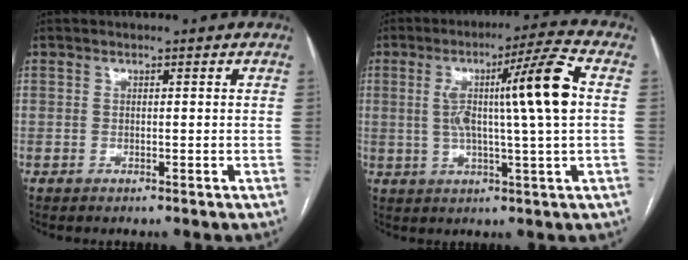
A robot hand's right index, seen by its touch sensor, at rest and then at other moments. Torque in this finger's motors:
{"motor_torque": [0.82, -0.40, 0.38, 0.10]}